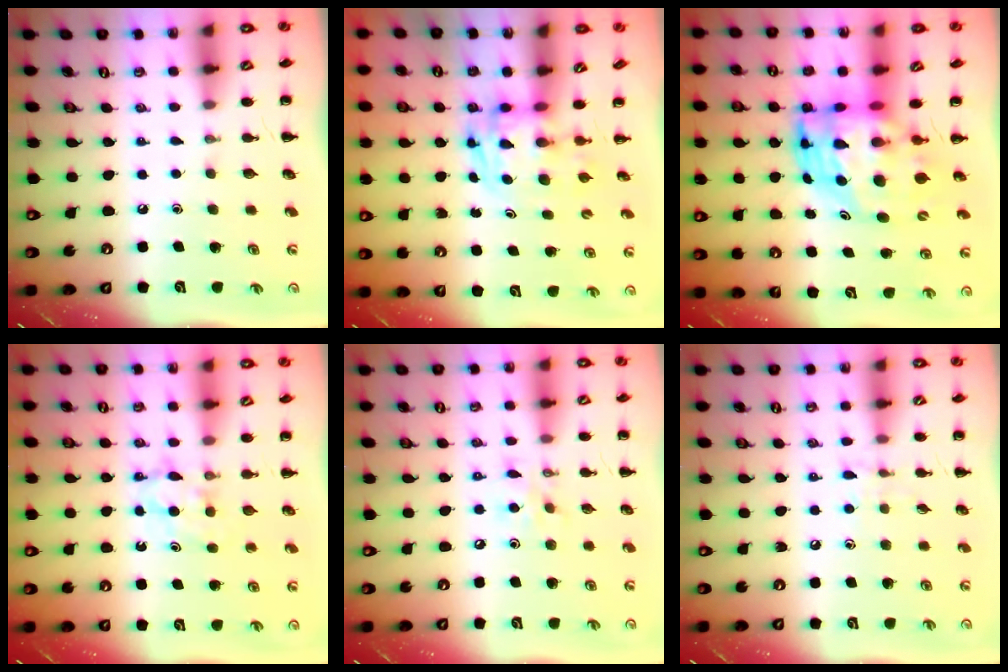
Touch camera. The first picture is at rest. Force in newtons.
{"total": 2.9, "press": 2.9, "slide": 0.5}
{"total": 9.1, "press": 8.9, "slide": 2.1}
{"total": 4.5, "press": 4.3, "slide": 1.3}
{"total": 5.9, "press": 5.8, "slide": 0.7}
{"total": 5.4, "press": 5.2, "slide": 1.6}